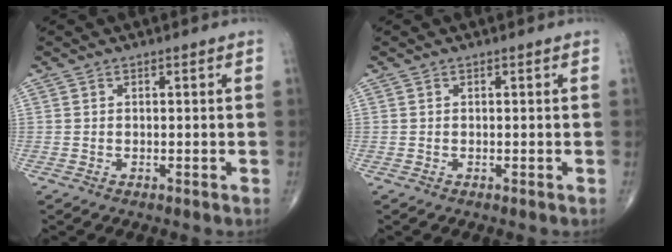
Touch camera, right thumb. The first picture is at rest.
{"total": 0.0}